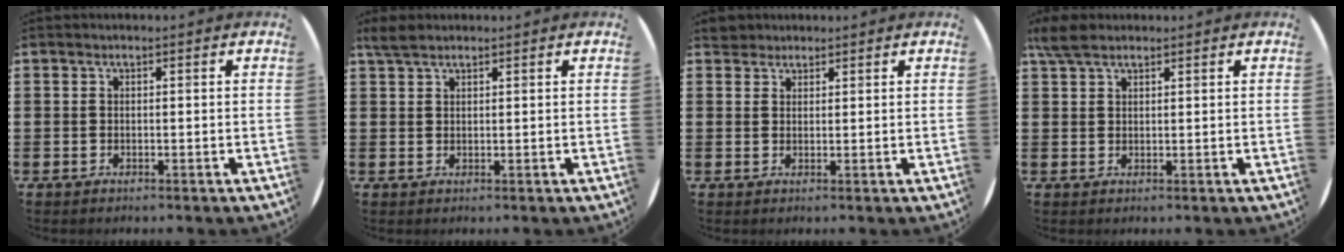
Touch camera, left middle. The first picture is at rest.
{"total": 2.2, "force": [1.8, 0.7, 1.0], "torque": [-0.024, 0.005, 0.035]}
{"total": 2.2, "force": [2.0, 0.9, 0.0], "torque": [0.003, 0.002, 0.039]}
{"total": 3.3, "force": [2.6, 1.3, 1.6], "torque": [-0.030, 0.003, 0.047]}